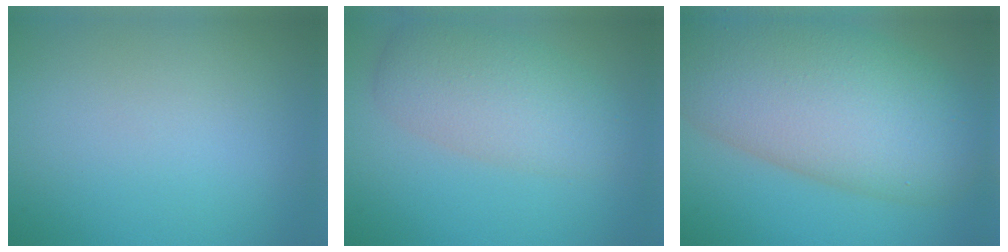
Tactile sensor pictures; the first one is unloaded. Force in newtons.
{"total": 5.0, "press": 5.0, "slide": 0.2}
{"total": 13.4, "press": 13.4, "slide": 0.8}